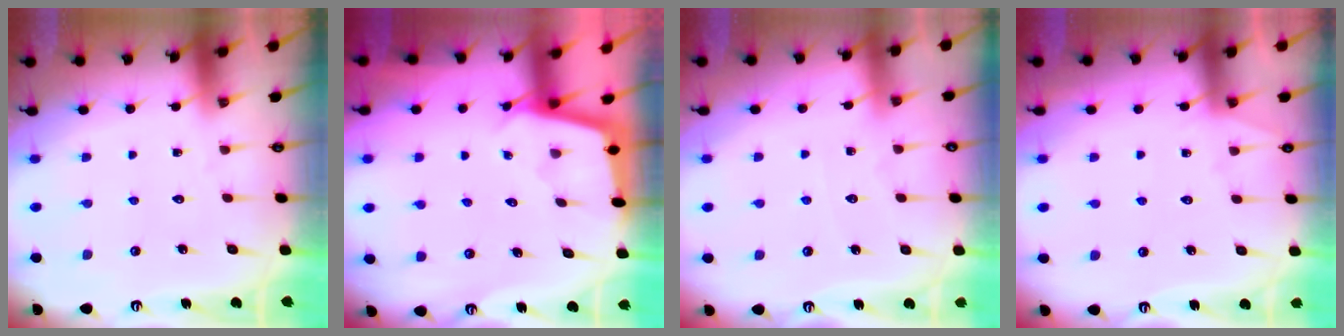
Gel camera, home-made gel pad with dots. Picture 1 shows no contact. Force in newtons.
{"total": 2.5, "press": 2.5, "slide": 0.2}
{"total": 3.5, "press": 3.4, "slide": 0.5}
{"total": 6.6, "press": 6.5, "slide": 0.7}